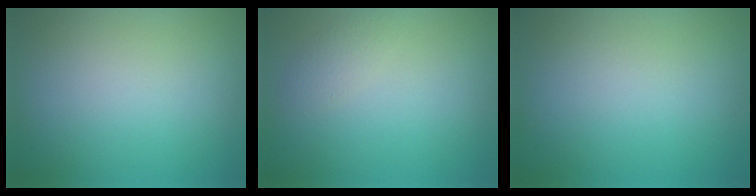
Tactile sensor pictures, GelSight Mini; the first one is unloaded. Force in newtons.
{"total": 1.3, "press": 1.3, "slide": 0.1}
{"total": 0.0}